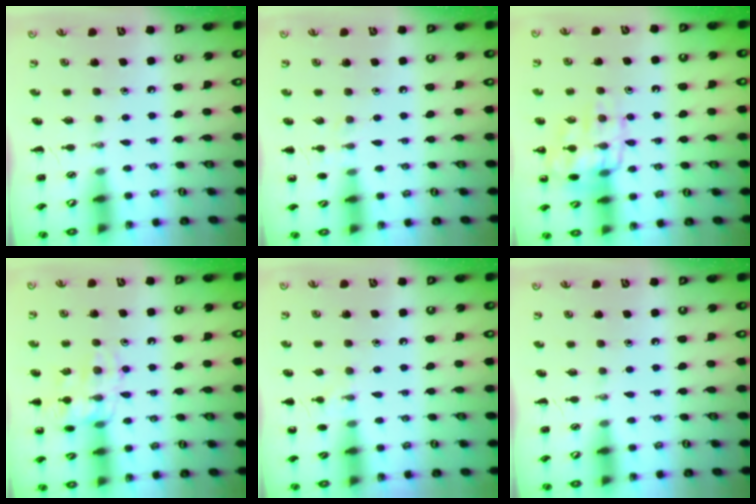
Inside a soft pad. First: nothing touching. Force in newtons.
{"total": 4.5, "press": 4.3, "slide": 1.5}
{"total": 15.5, "press": 15.4, "slide": 1.3}
{"total": 14.6, "press": 14.5, "slide": 1.5}
{"total": 5.3, "press": 5.1, "slide": 1.4}
{"total": 0.0}